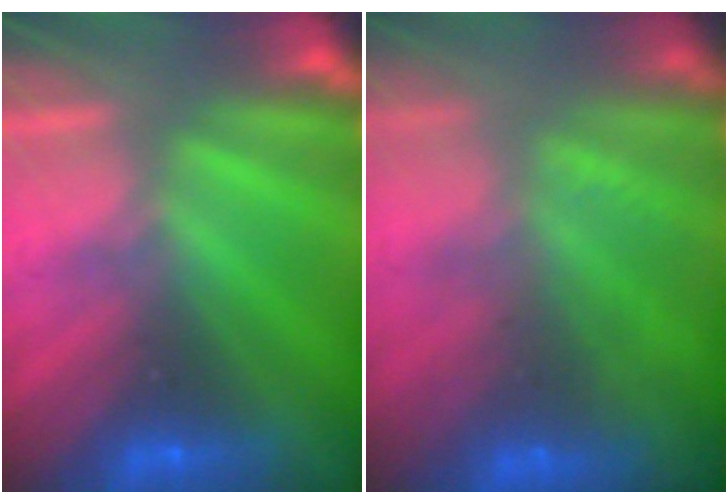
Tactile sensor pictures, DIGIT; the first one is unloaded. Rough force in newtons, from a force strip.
{"total": 10.0}